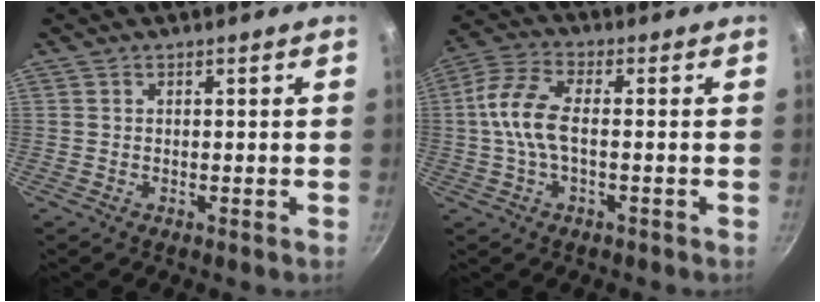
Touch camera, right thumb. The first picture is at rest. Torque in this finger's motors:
{"motor_torque": [0.19, 0.03, 1.35, -0.36, 0.41]}